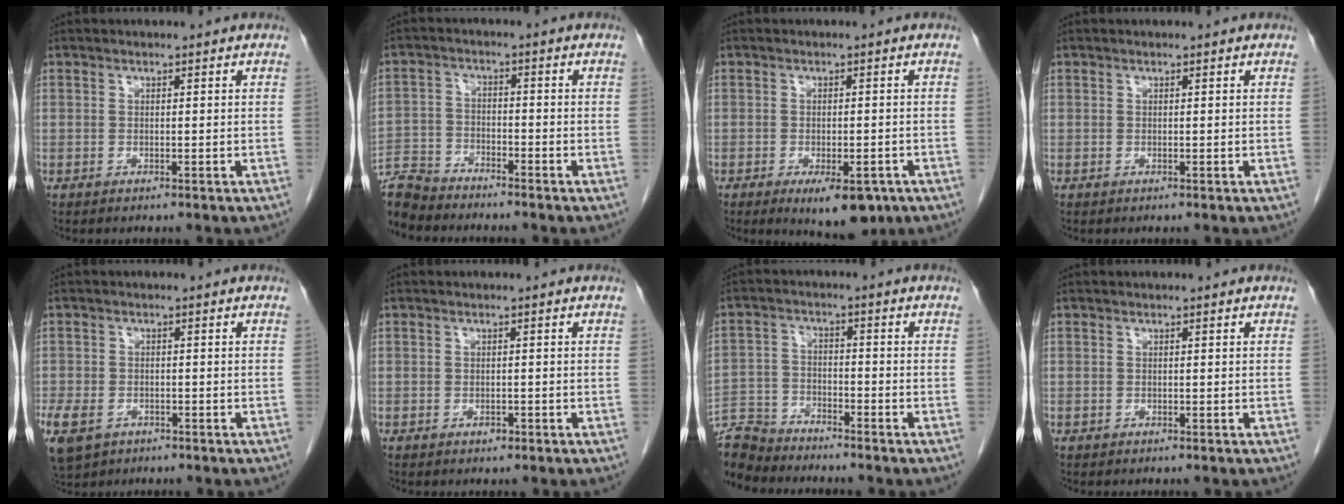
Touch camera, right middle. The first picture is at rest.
{"total": 7.9, "force": [-7.6, 1.6, 0.9], "torque": [-0.023, -0.004, -0.150]}
{"total": 7.4, "force": [-4.4, 2.8, 5.2], "torque": [-0.064, -0.007, -0.055]}
{"total": 0.0}
{"total": 11.1, "force": [-5.5, 8.1, 5.1], "torque": [-0.149, -0.008, -0.082]}
{"total": 0.9, "force": [-0.6, 0.6, 0.4], "torque": [-0.006, 0.002, -0.006]}
{"total": 8.2, "force": [-8.1, 1.4, 0.6], "torque": [-0.018, -0.001, -0.161]}
{"total": 0.0}